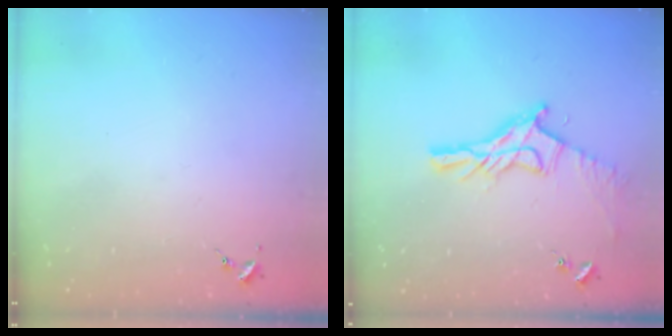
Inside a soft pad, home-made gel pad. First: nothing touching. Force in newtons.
{"total": 13.3, "press": 13.3, "slide": 1.0}